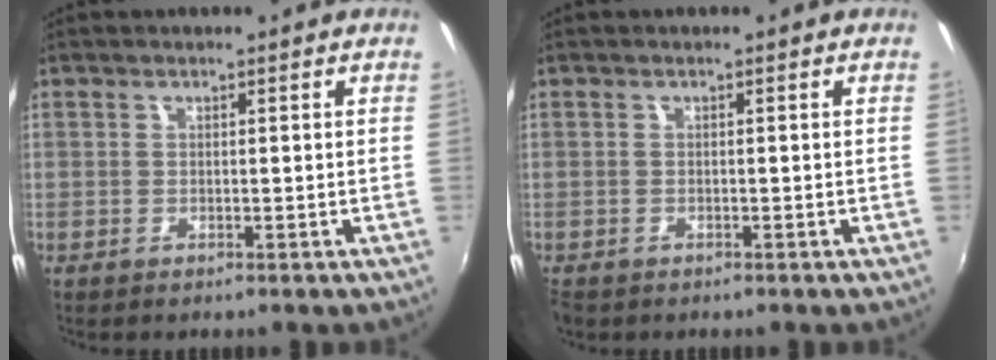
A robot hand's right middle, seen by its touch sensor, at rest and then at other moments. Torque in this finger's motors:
{"motor_torque": [0.23, -0.26, 0.05, 0.01]}